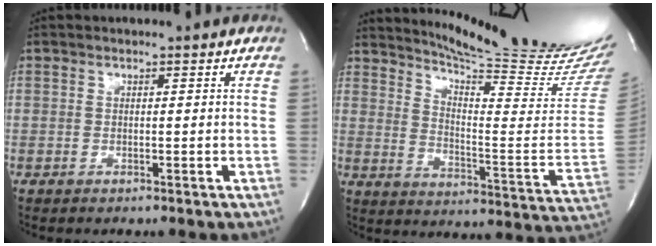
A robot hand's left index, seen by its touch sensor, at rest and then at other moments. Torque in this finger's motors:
{"motor_torque": [0.90, -0.90, 0.00, 0.00]}